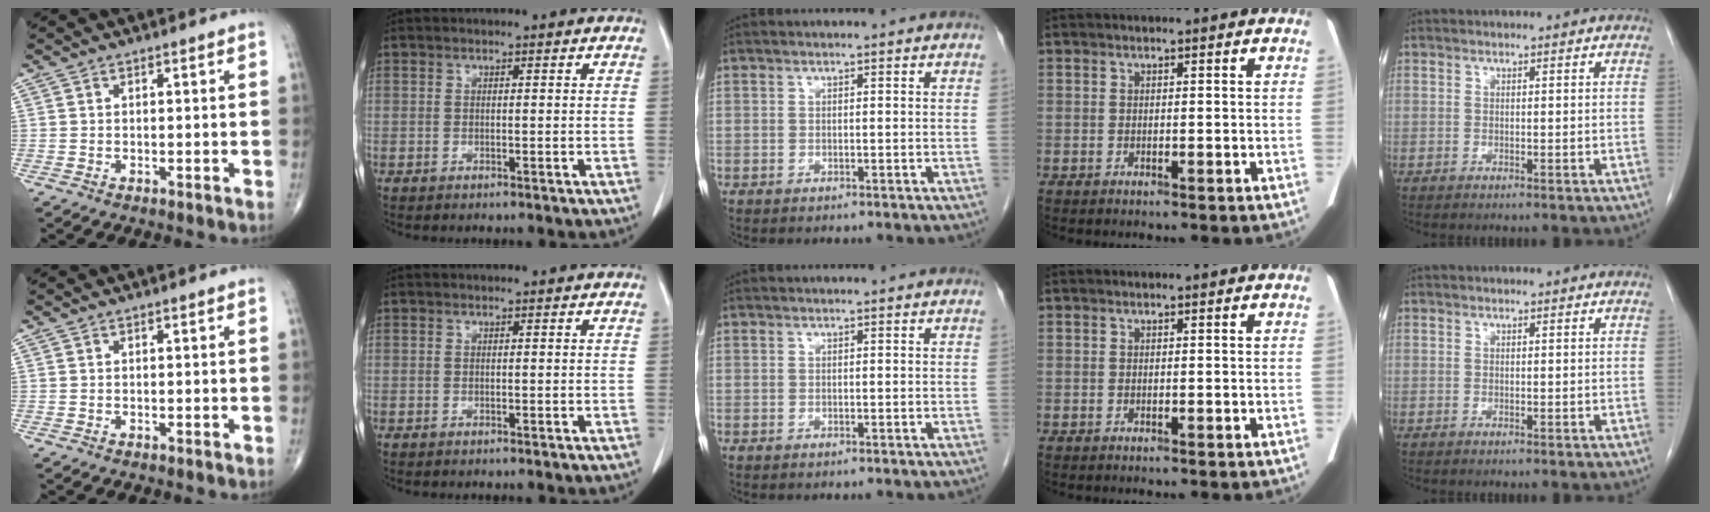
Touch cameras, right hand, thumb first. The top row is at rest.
{}